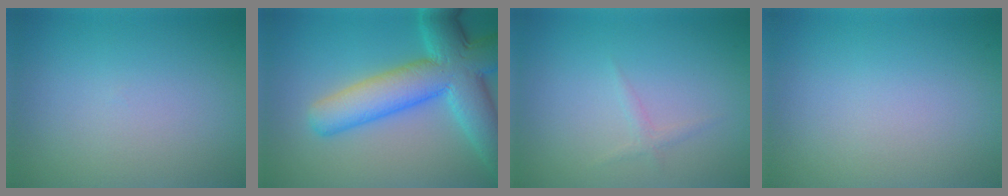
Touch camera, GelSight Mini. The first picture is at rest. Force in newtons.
{"total": 10.0, "press": 10.0, "slide": 0.8}
{"total": 0.8, "press": 0.8, "slide": 0.1}
{"total": 0.0}